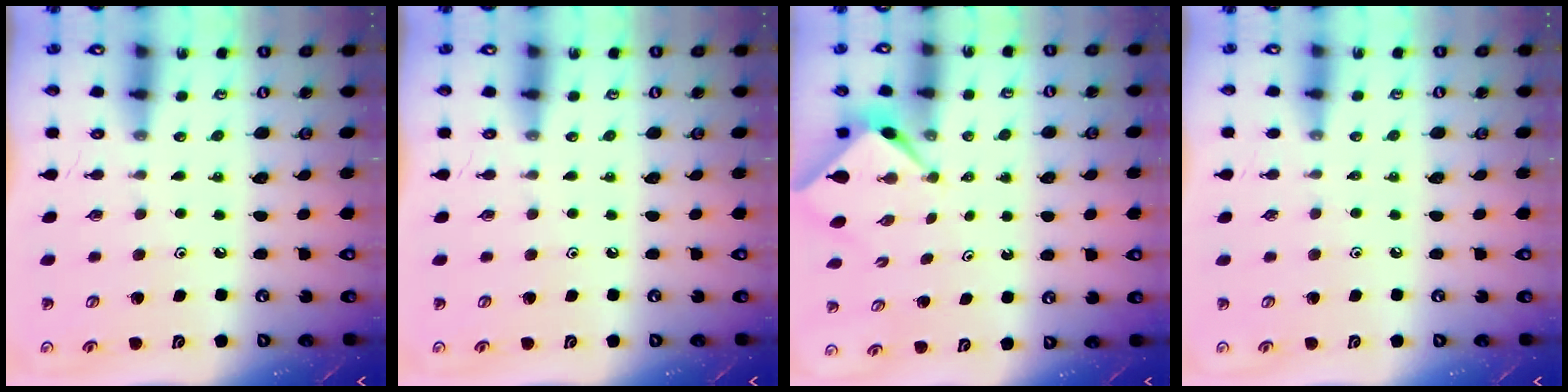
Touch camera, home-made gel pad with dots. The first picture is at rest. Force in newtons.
{"total": 0.0}
{"total": 2.3, "press": 2.3, "slide": 0.3}
{"total": 1.2, "press": 1.1, "slide": 0.3}